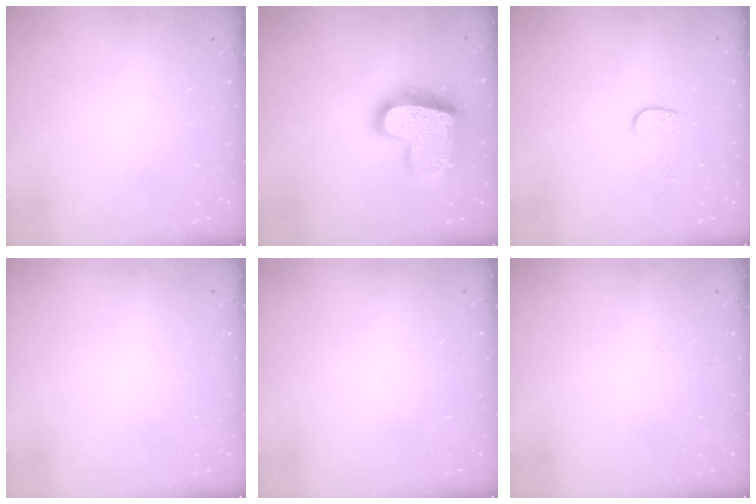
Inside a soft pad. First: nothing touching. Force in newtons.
{"total": 20.4, "press": 20.3, "slide": 1.7}
{"total": 5.6, "press": 5.6, "slide": 0.5}
{"total": 0.0}
{"total": 0.0}
{"total": 0.0}